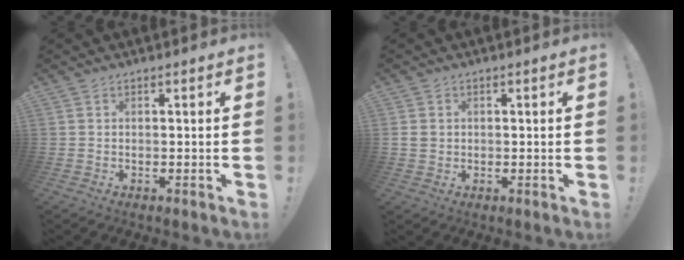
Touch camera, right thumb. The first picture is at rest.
{"total": 2.6, "force": [0.4, 2.3, 1.1], "torque": [-0.019, 0.006, 0.009]}